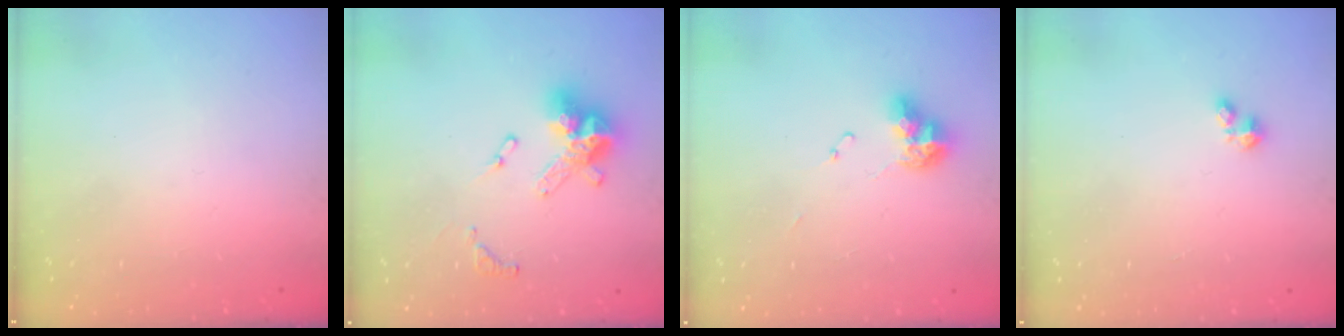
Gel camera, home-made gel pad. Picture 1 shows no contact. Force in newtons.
{"total": 13.1, "press": 13.0, "slide": 1.4}
{"total": 9.1, "press": 9.0, "slide": 1.1}
{"total": 1.1, "press": 1.1, "slide": 0.3}